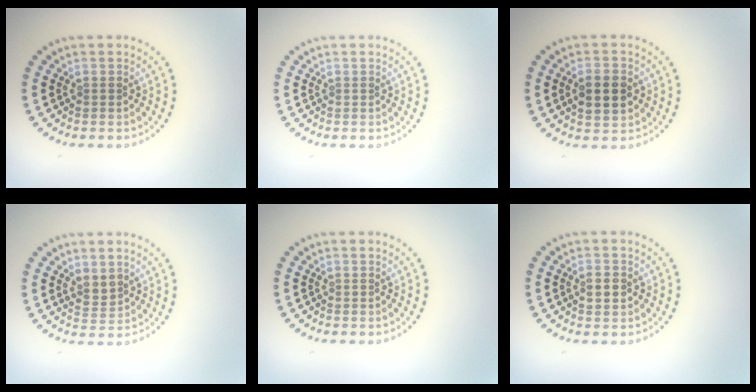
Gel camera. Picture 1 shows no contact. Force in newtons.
{"total": 0.0}
{"total": 3.7, "press": 3.7, "slide": 0.2}
{"total": 1.6, "press": 1.4, "slide": 0.8}
{"total": 0.0}
{"total": 2.1, "press": 2.1, "slide": 0.0}